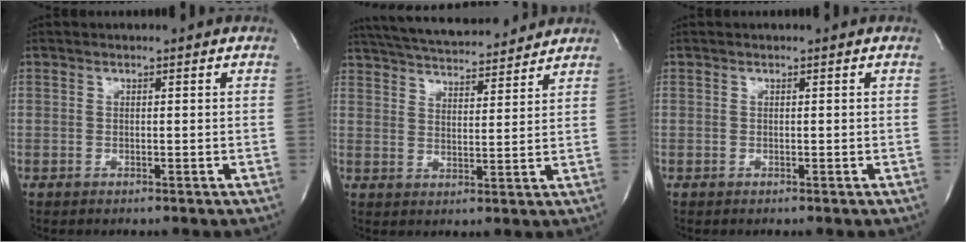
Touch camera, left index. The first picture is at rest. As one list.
[{"total": 16.0, "force": [14.7, 2.7, 5.8], "torque": [-0.104, 0.027, 0.220]}, {"total": 0.0}]